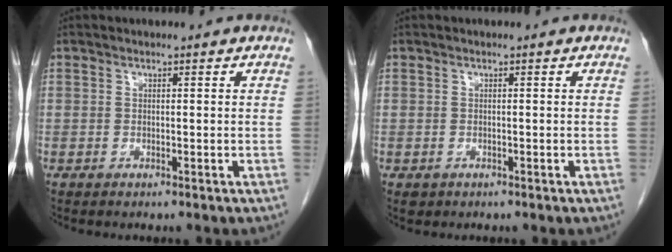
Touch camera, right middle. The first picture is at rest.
{"total": 0.6, "force": [-0.2, 0.5, 0.1], "torque": [-0.007, 0.002, 0.002]}